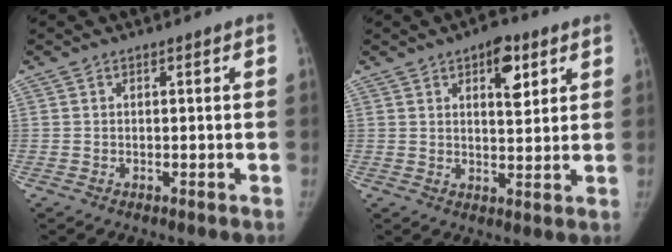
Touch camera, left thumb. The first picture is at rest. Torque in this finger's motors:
{"motor_torque": [1.02, 0.48, 0.96, -0.64, 0.26]}